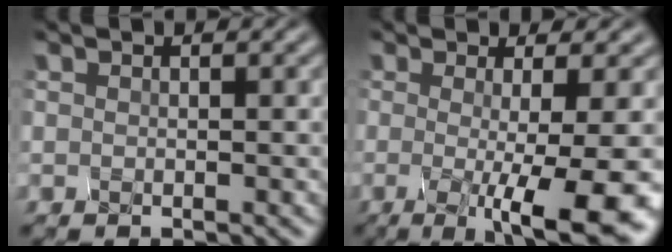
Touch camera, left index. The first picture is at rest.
{"total": 9.8, "force": [-2.4, 2.1, 9.3], "torque": [-0.123, -0.018, -0.015]}